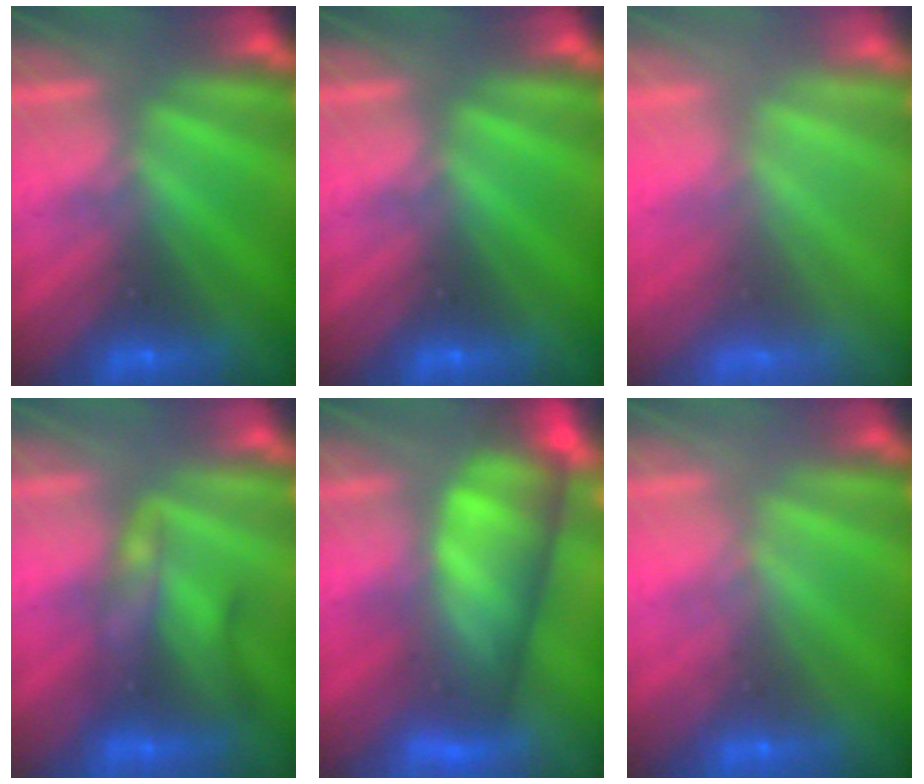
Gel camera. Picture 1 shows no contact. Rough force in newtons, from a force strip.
{"total": 0.0}
{"total": 9.6}
{"total": 2.1}
{"total": 9.3}
{"total": 1.8}